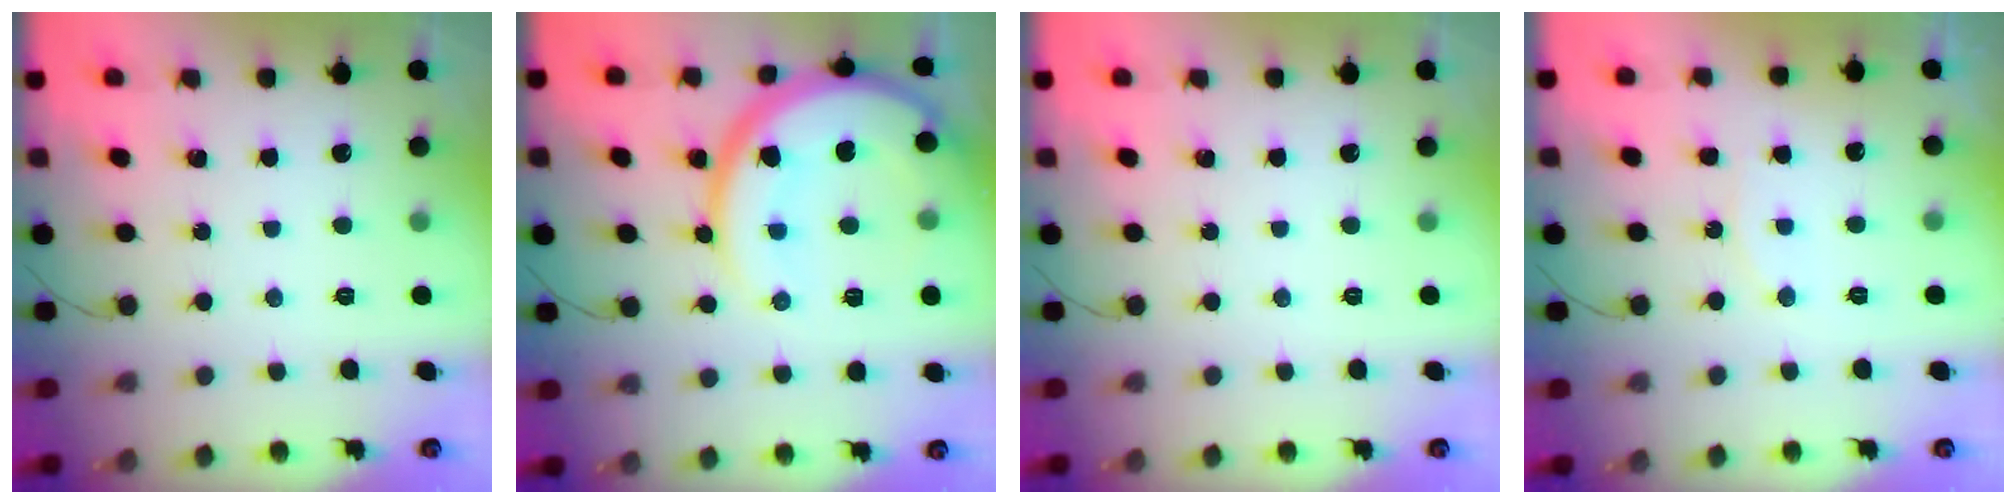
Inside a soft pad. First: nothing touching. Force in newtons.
{"total": 18.7, "press": 18.6, "slide": 1.4}
{"total": 0.0}
{"total": 6.5, "press": 6.2, "slide": 2.1}